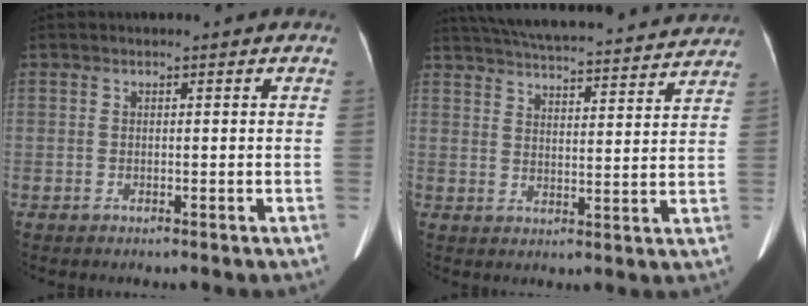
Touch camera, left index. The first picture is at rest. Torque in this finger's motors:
{"motor_torque": [0.81, -1.33, 0.22, 0.08]}